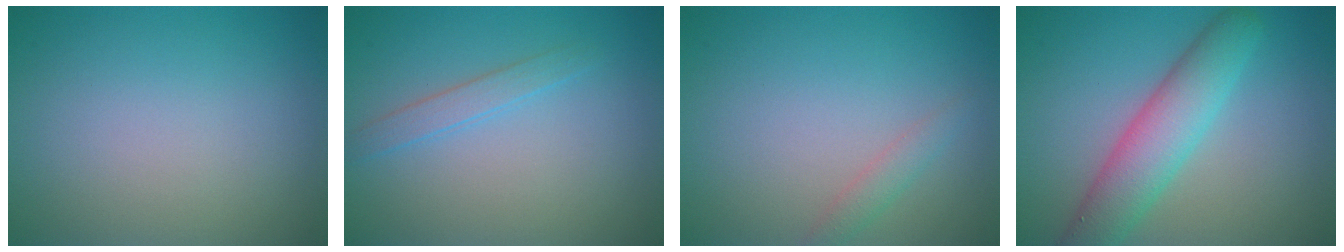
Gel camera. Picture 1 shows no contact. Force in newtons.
{"total": 1.5, "press": 1.5, "slide": 0.1}
{"total": 1.3, "press": 1.3, "slide": 0.1}
{"total": 5.5, "press": 5.5, "slide": 0.4}